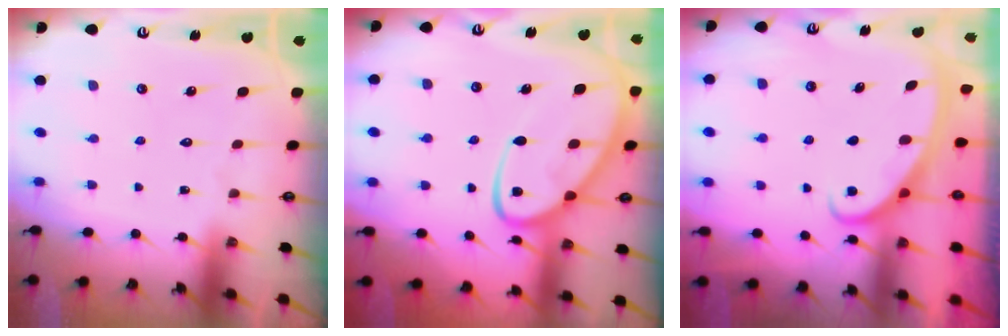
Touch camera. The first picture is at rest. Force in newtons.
{"total": 12.0, "press": 11.9, "slide": 1.2}
{"total": 3.0, "press": 3.0, "slide": 0.4}